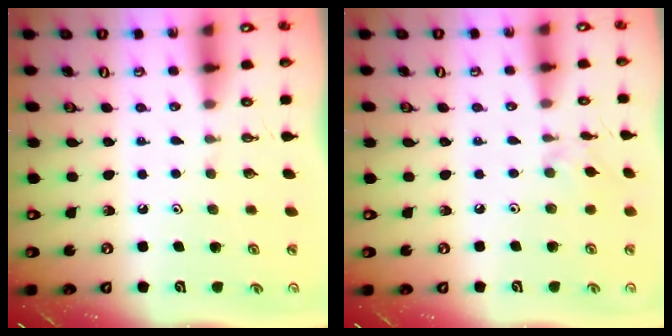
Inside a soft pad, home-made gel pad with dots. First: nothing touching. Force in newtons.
{"total": 2.3, "press": 2.3, "slide": 0.4}